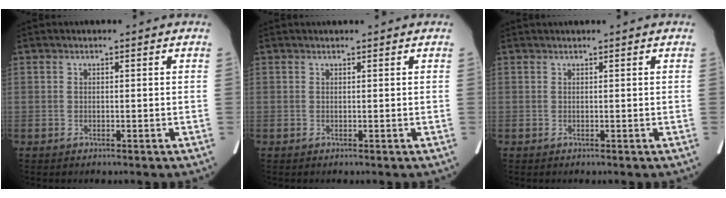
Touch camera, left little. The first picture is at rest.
{"total": 1.2, "force": [1.2, 0.2, 0.2], "torque": [-0.007, 0.018, 0.018]}
{"total": 0.8, "force": [0.8, -0.1, 0.2], "torque": [-0.005, 0.017, 0.020]}